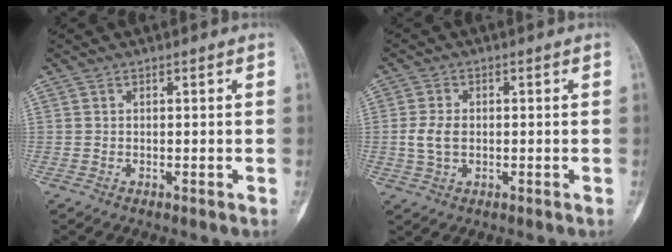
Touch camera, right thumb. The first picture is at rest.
{"total": 4.3, "force": [-0.2, 2.9, 3.2], "torque": [-0.068, 0.006, -0.002]}